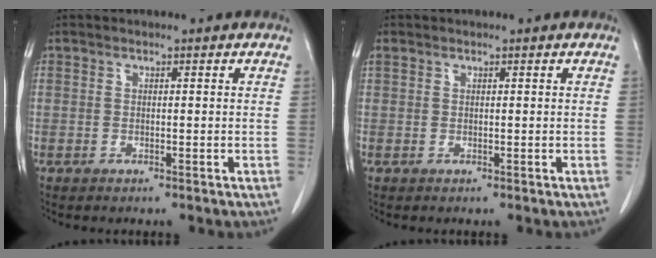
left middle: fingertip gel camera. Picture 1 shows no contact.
{"total": 0.6, "force": [0.4, 0.3, 0.2], "torque": [-0.010, 0.014, 0.011]}